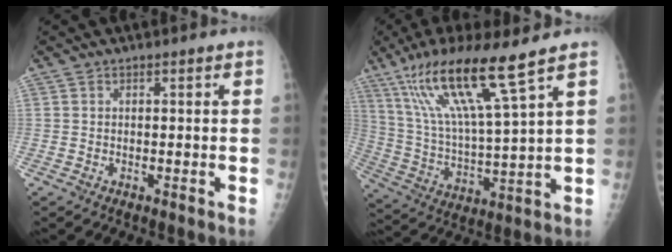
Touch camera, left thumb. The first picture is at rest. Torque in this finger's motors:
{"motor_torque": [0.79, -0.04, 1.33, -1.45, 0.51]}